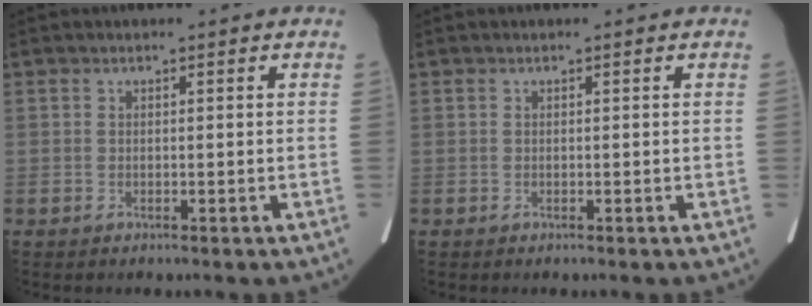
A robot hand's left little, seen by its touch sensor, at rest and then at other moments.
{"total": 0.0}